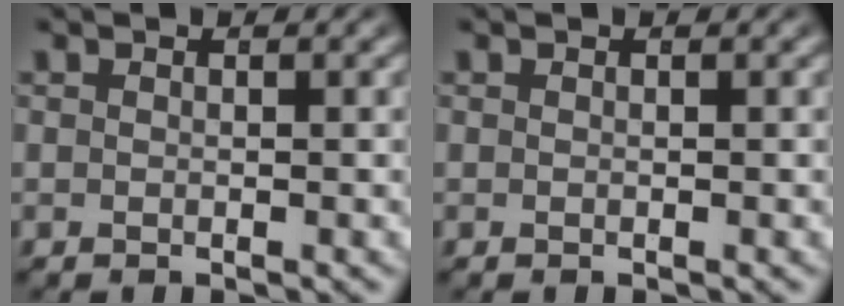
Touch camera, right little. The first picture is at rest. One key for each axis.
{"total": 0.0}